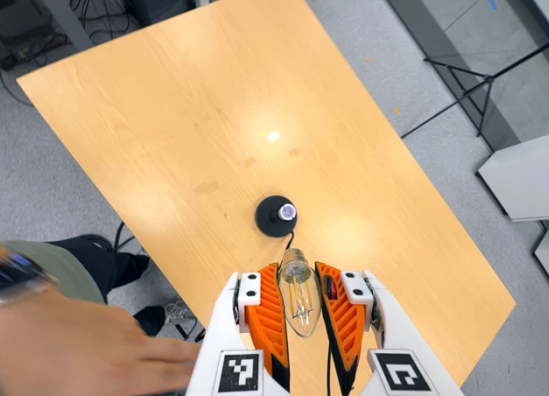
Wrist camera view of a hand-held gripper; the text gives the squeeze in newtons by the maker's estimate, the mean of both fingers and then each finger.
{"total": 20.7, "left": 22.7, "right": 18.8}